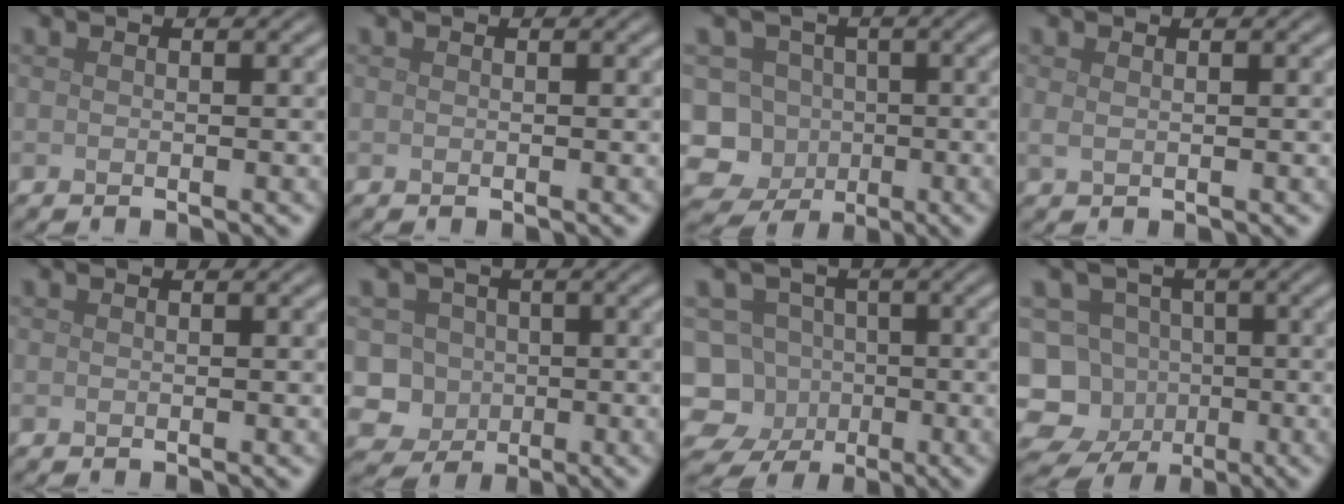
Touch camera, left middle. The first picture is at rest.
{"total": 0.0}
{"total": 10.4, "force": [-4.1, 9.2, 2.6], "torque": [-0.050, -0.001, -0.091]}
{"total": 0.8, "force": [0.4, 0.3, 0.6], "torque": [-0.011, 0.001, 0.007]}
{"total": 0.0}
{"total": 4.6, "force": [-0.6, 4.4, 1.1], "torque": [0.000, 0.012, -0.034]}
{"total": 9.0, "force": [-4.2, 7.7, 2.2], "torque": [-0.026, -0.006, -0.090]}
{"total": 11.0, "force": [-5.4, 9.2, 2.9], "torque": [-0.043, -0.011, -0.103]}